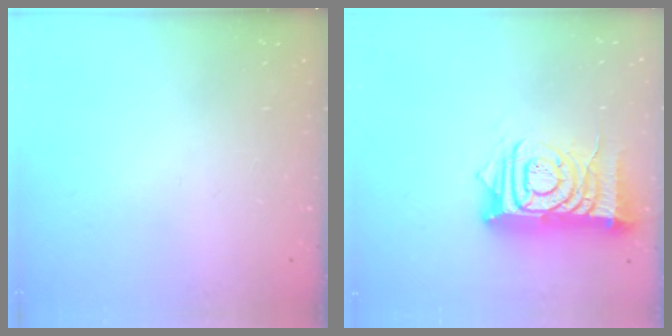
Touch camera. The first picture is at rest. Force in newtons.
{"total": 14.5, "press": 14.4, "slide": 1.6}